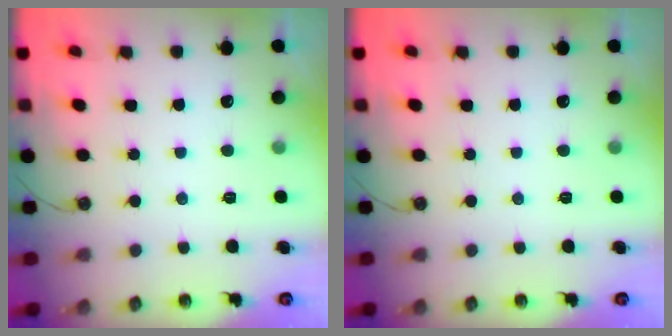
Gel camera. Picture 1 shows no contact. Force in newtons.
{"total": 0.0}